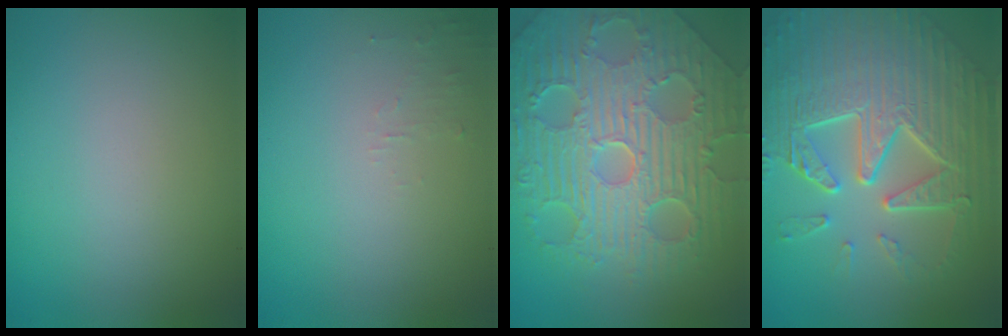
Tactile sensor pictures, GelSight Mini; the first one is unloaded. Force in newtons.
{"total": 0.9, "press": 0.9, "slide": 0.1}
{"total": 11.5, "press": 7.5, "slide": 8.8}
{"total": 9.7, "press": 6.6, "slide": 7.1}